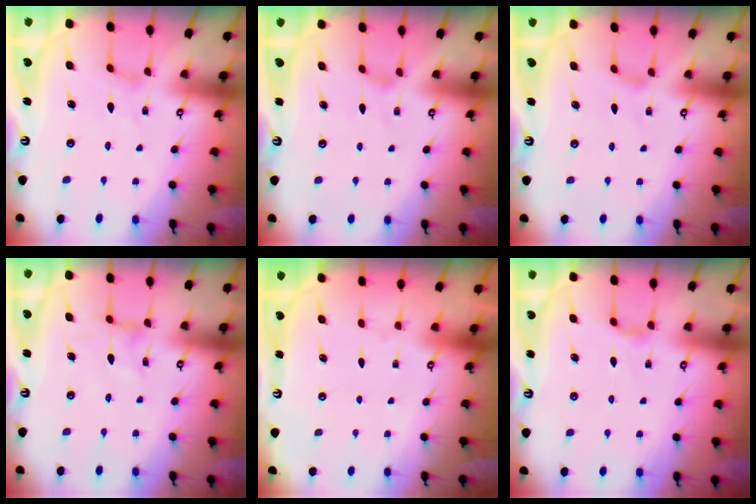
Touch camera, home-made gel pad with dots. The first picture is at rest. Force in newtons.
{"total": 0.0}
{"total": 0.0}
{"total": 1.2, "press": 1.2, "slide": 0.3}
{"total": 0.0}
{"total": 2.2, "press": 2.2, "slide": 0.4}